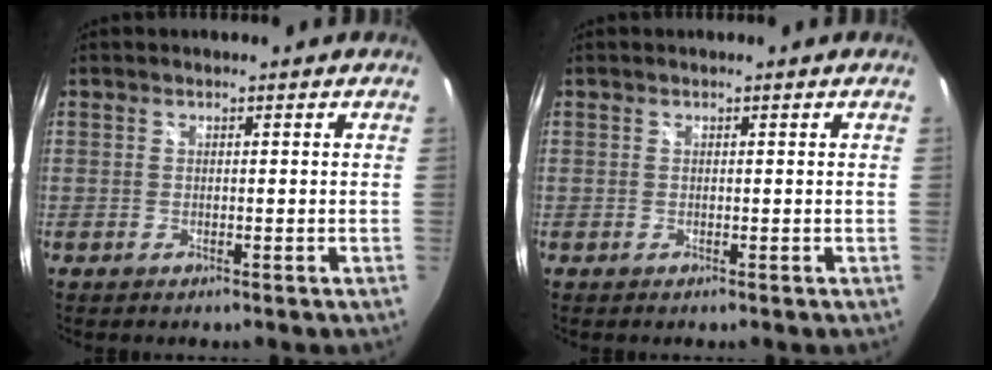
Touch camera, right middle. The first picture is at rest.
{"total": 0.0}